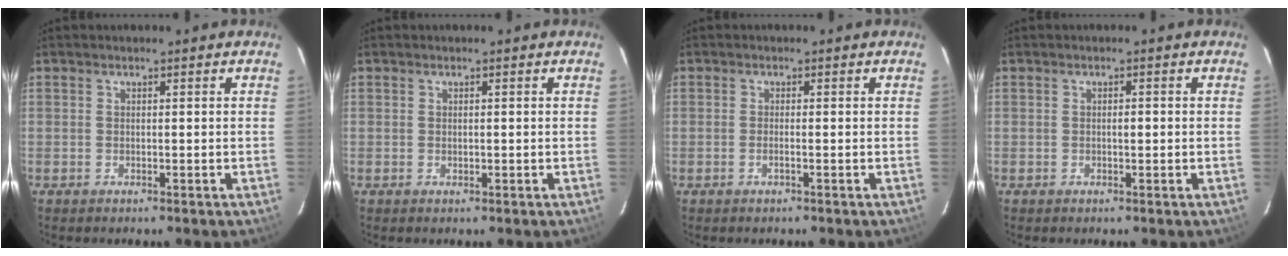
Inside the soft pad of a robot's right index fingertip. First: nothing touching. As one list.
[{"total": 0.6, "force": [0.1, 0.3, 0.5], "torque": [-0.008, 0.000, 0.003]}, {"total": 1.0, "force": [-0.4, -0.2, 0.9], "torque": [-0.016, 0.001, -0.008]}, {"total": 1.0, "force": [-0.1, 0.4, 0.8], "torque": [-0.012, 0.002, -0.001]}]